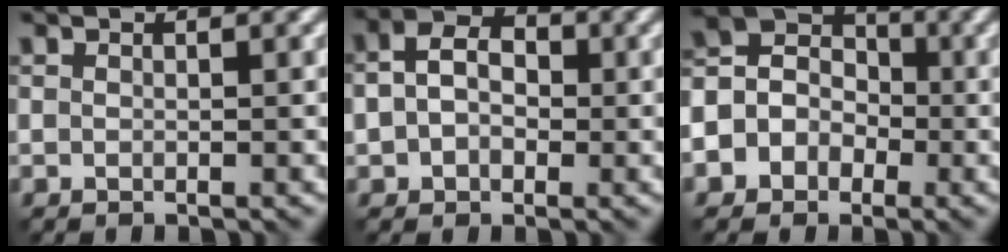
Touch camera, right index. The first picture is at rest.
{"total": 4.5, "force": [0.2, 3.4, 3.0], "torque": [-0.045, 0.012, -0.013]}
{"total": 6.1, "force": [-1.5, 5.5, 2.1], "torque": [-0.037, 0.015, -0.050]}